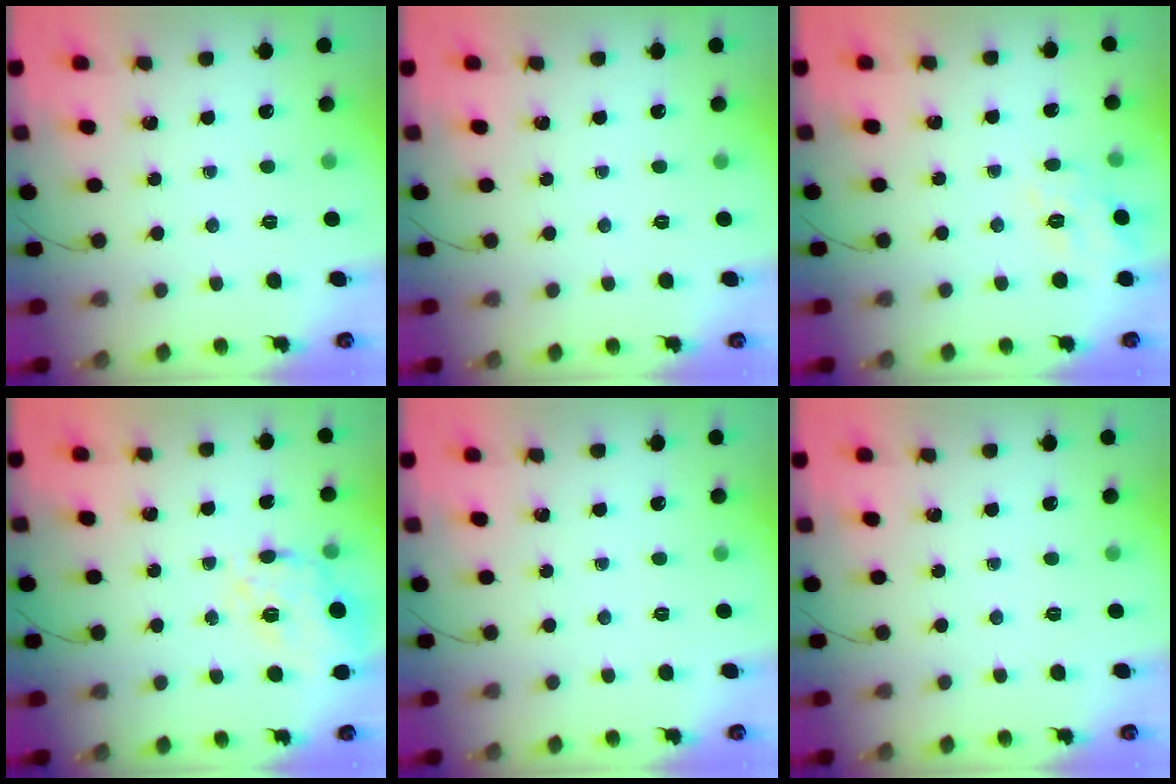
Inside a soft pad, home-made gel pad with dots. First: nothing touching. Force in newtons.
{"total": 0.0}
{"total": 11.0, "press": 11.0, "slide": 1.4}
{"total": 15.8, "press": 15.8, "slide": 0.5}
{"total": 0.0}
{"total": 0.0}